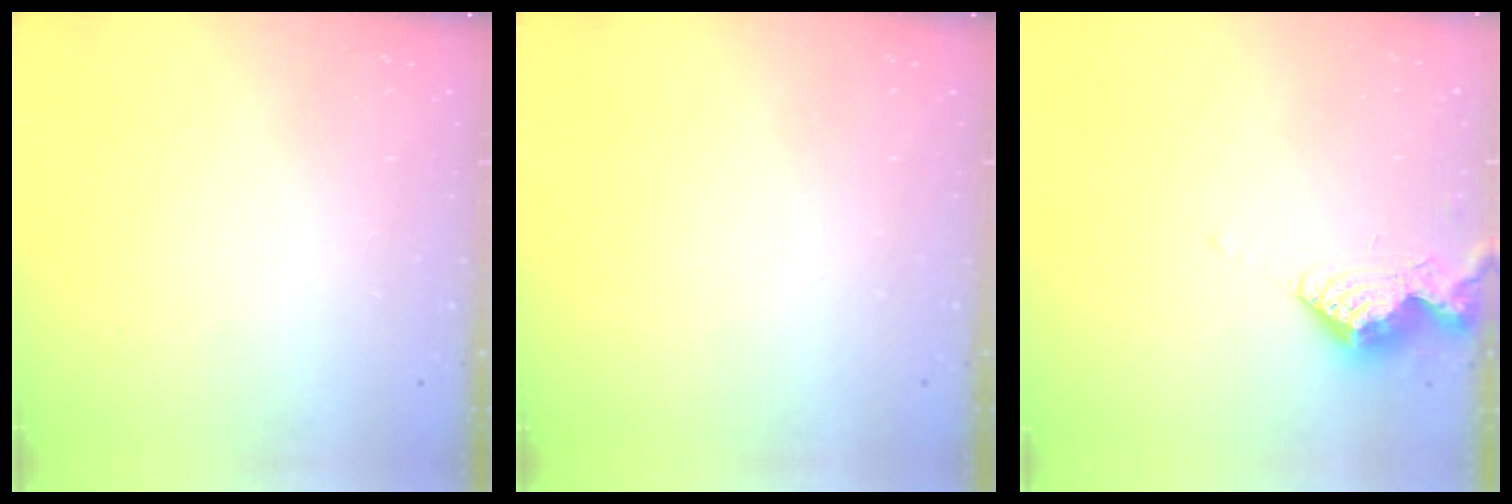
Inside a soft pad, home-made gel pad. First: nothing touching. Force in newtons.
{"total": 0.0}
{"total": 8.0, "press": 8.0, "slide": 0.4}